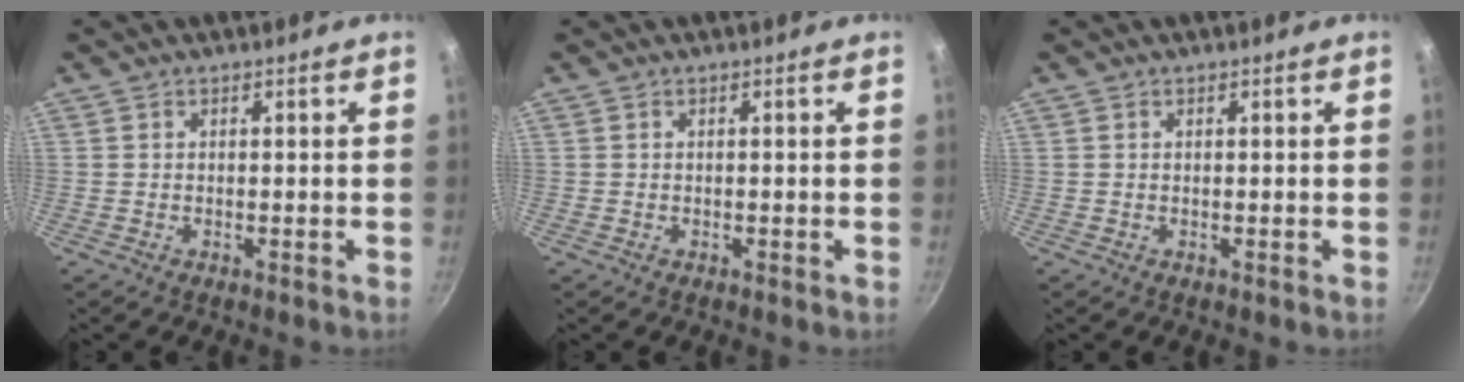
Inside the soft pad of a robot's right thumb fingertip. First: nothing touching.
{"total": 0.0}
{"total": 0.0}